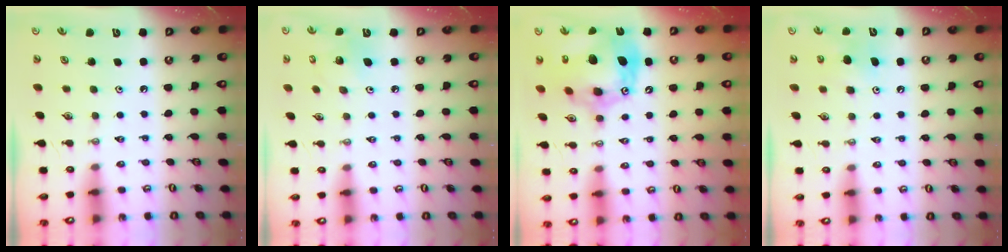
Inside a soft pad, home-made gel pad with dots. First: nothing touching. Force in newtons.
{"total": 5.6, "press": 5.4, "slide": 1.4}
{"total": 19.3, "press": 19.2, "slide": 1.9}
{"total": 6.5, "press": 6.5, "slide": 0.4}